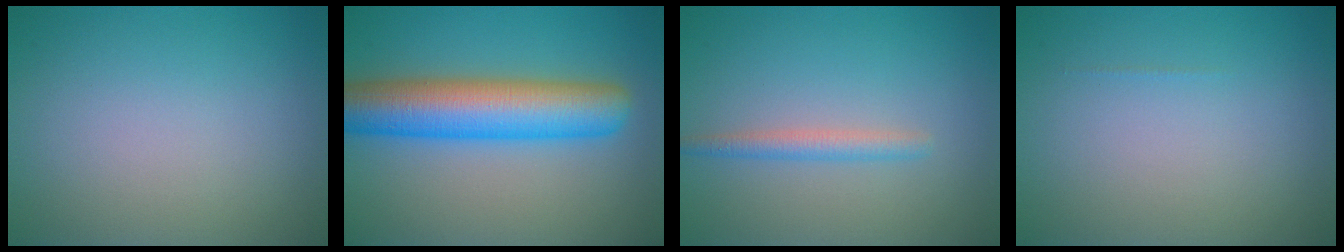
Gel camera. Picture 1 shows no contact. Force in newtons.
{"total": 9.0, "press": 9.0, "slide": 0.2}
{"total": 1.7, "press": 1.7, "slide": 0.1}
{"total": 0.0}